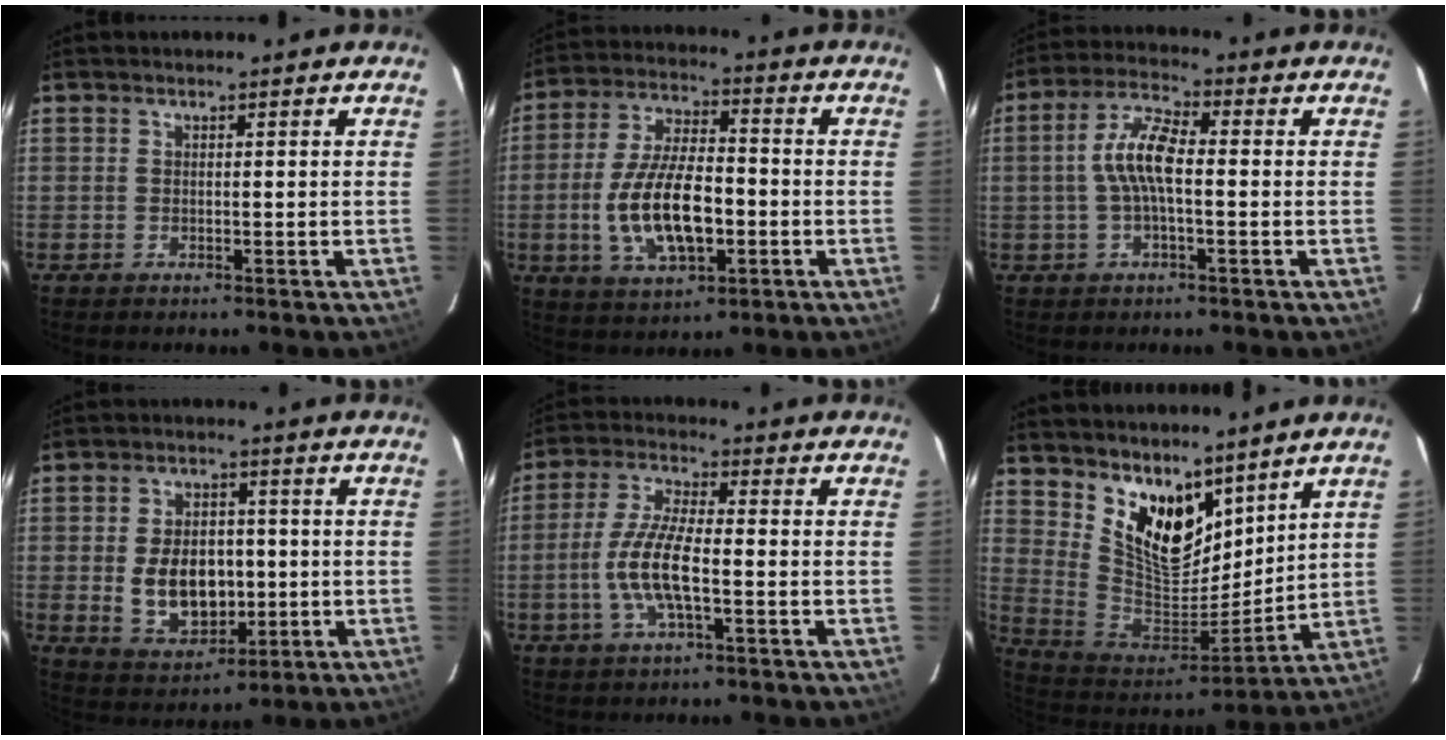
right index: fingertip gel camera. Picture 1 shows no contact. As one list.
[{"total": 14.9, "force": [-3.3, 6.5, 13.0], "torque": [-0.263, -0.001, -0.052]}, {"total": 7.7, "force": [-0.4, 2.3, 7.3], "torque": [-0.151, 0.016, -0.010]}, {"total": 11.2, "force": [-1.1, 7.5, 8.2], "torque": [-0.166, 0.002, 0.001]}, {"total": 9.8, "force": [-2.6, 2.4, 9.1], "torque": [-0.191, 0.001, -0.052]}, {"total": 15.9, "force": [10.4, 8.0, 9.0], "torque": [-0.174, -0.007, 0.207]}]